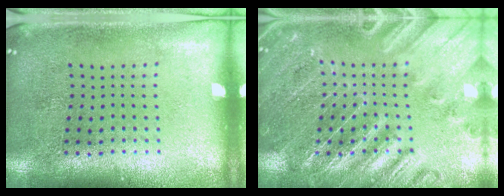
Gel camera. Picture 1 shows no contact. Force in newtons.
{"total": 3.0, "press": 3.0, "slide": 0.3}